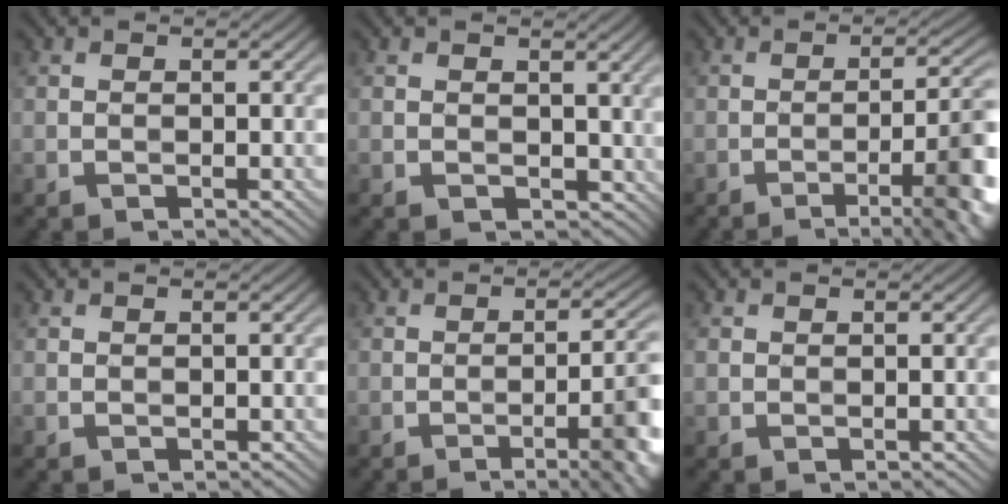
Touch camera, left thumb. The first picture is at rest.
{"total": 3.4, "force": [0.7, 2.6, 2.1], "torque": [-0.042, -0.006, 0.012]}
{"total": 10.7, "force": [-4.2, 2.7, 9.5], "torque": [-0.104, 0.009, -0.058]}
{"total": 0.0}
{"total": 9.3, "force": [-3.5, 2.5, 8.3], "torque": [-0.090, 0.003, -0.046]}
{"total": 0.8, "force": [0.2, 0.7, 0.4], "torque": [-0.014, 0.002, 0.005]}